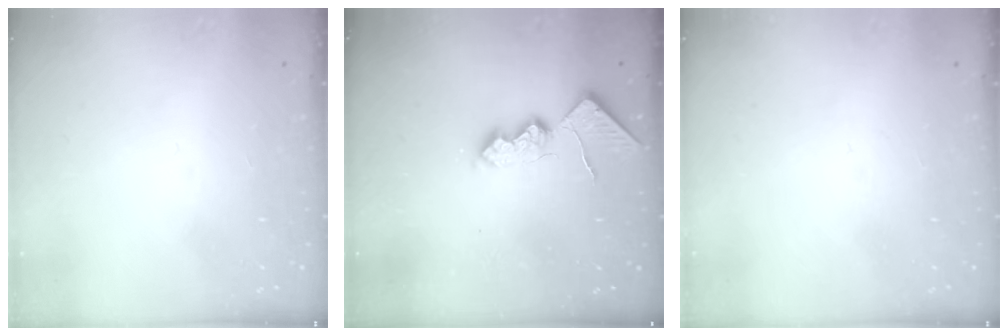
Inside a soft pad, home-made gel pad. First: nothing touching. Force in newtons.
{"total": 10.4, "press": 10.3, "slide": 1.1}
{"total": 0.0}